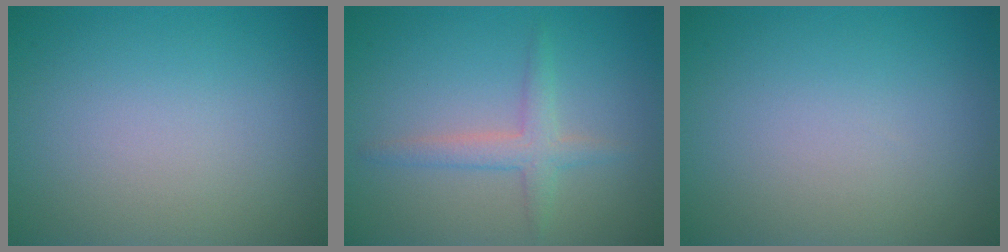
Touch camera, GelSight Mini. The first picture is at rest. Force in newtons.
{"total": 2.2, "press": 2.2, "slide": 0.0}
{"total": 0.0}